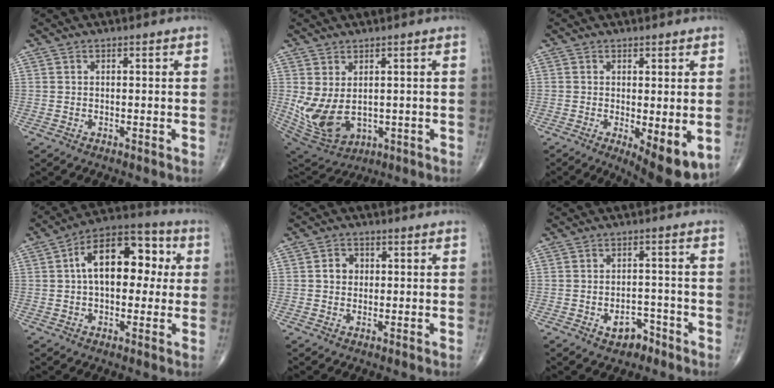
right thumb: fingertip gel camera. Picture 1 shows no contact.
{"total": 9.9, "force": [0.0, 6.3, 7.7], "torque": [-0.151, -0.012, 0.024]}
{"total": 8.7, "force": [-2.2, 2.7, 7.9], "torque": [-0.109, -0.024, -0.027]}
{"total": 15.8, "force": [2.5, 9.2, 12.6], "torque": [-0.165, 0.034, 0.028]}
{"total": 3.2, "force": [0.3, 2.8, 1.5], "torque": [-0.010, 0.006, 0.001]}
{"total": 4.6, "force": [-2.7, 2.9, 2.3], "torque": [-0.016, 0.025, -0.037]}